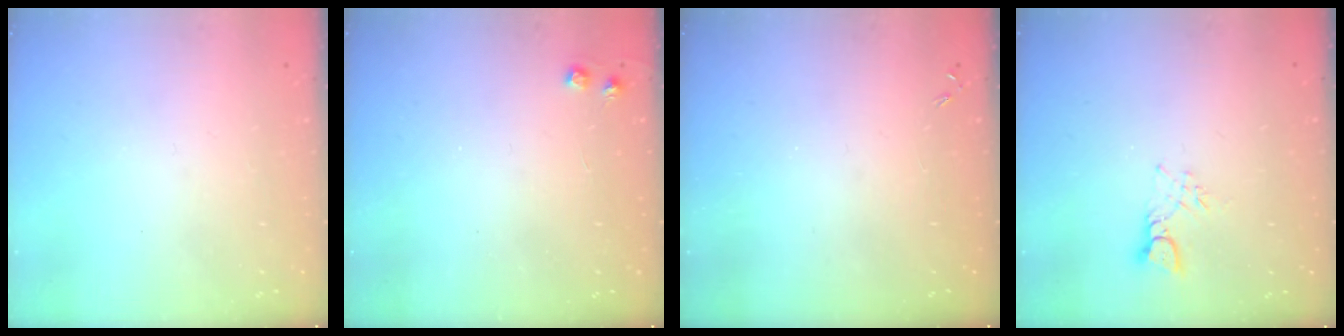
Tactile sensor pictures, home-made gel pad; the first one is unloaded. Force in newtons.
{"total": 4.1, "press": 4.0, "slide": 0.5}
{"total": 0.0}
{"total": 3.5, "press": 3.5, "slide": 0.1}